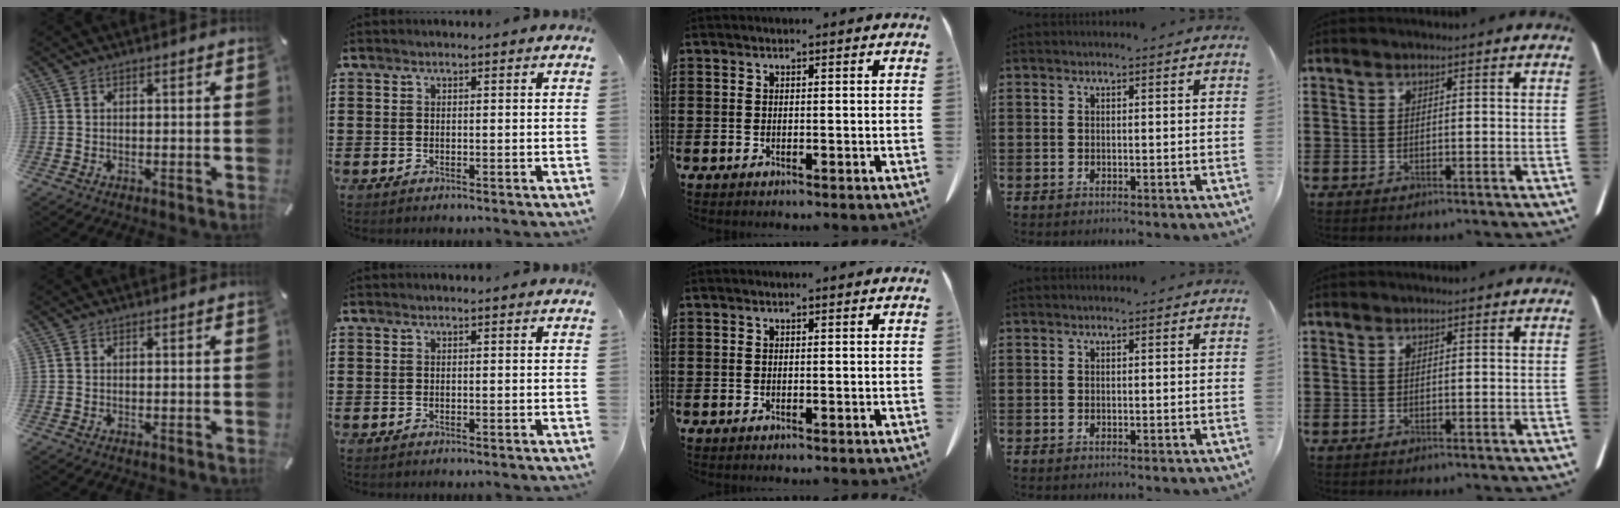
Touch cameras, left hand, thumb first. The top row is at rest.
{}